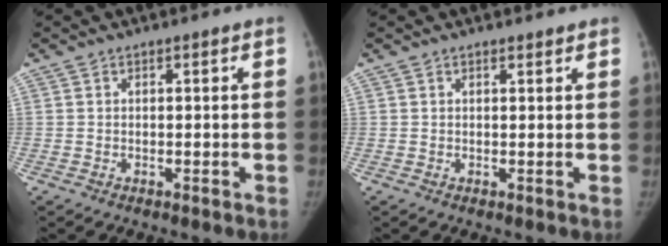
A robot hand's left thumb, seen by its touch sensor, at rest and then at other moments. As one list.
[{"total": 1.0, "force": [0.9, 0.3, 0.4], "torque": [-0.006, -0.005, 0.013]}]